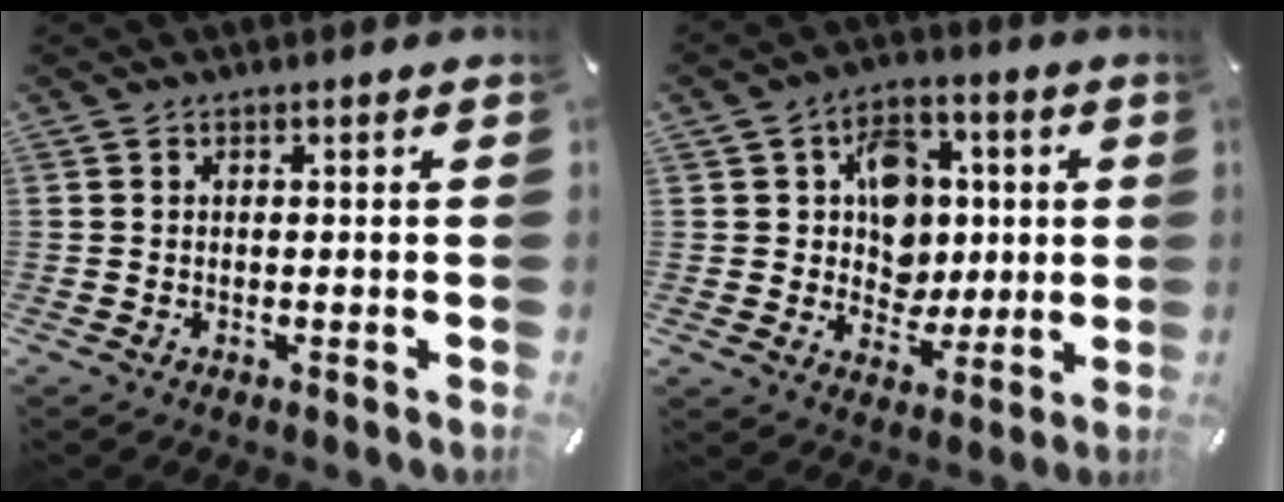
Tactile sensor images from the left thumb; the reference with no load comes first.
{"total": 11.4, "force": [1.6, 10.2, 4.9], "torque": [-0.066, 0.003, 0.036]}